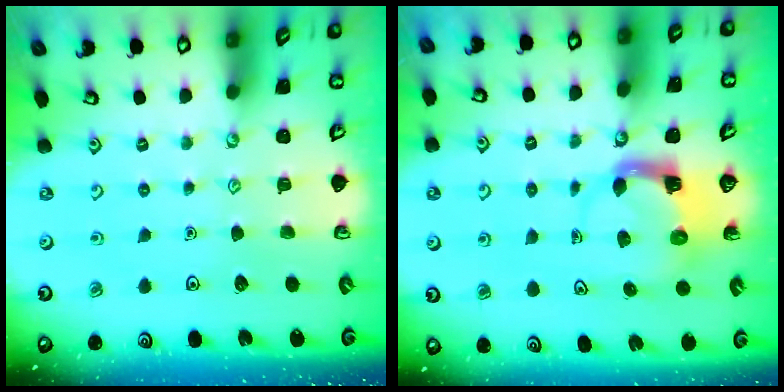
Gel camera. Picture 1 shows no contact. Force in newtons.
{"total": 3.9, "press": 3.8, "slide": 0.6}